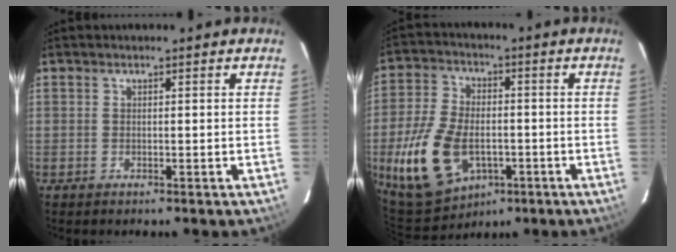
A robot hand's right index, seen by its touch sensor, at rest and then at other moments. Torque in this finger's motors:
{"motor_torque": [1.30, -0.85, 1.01, 0.21]}